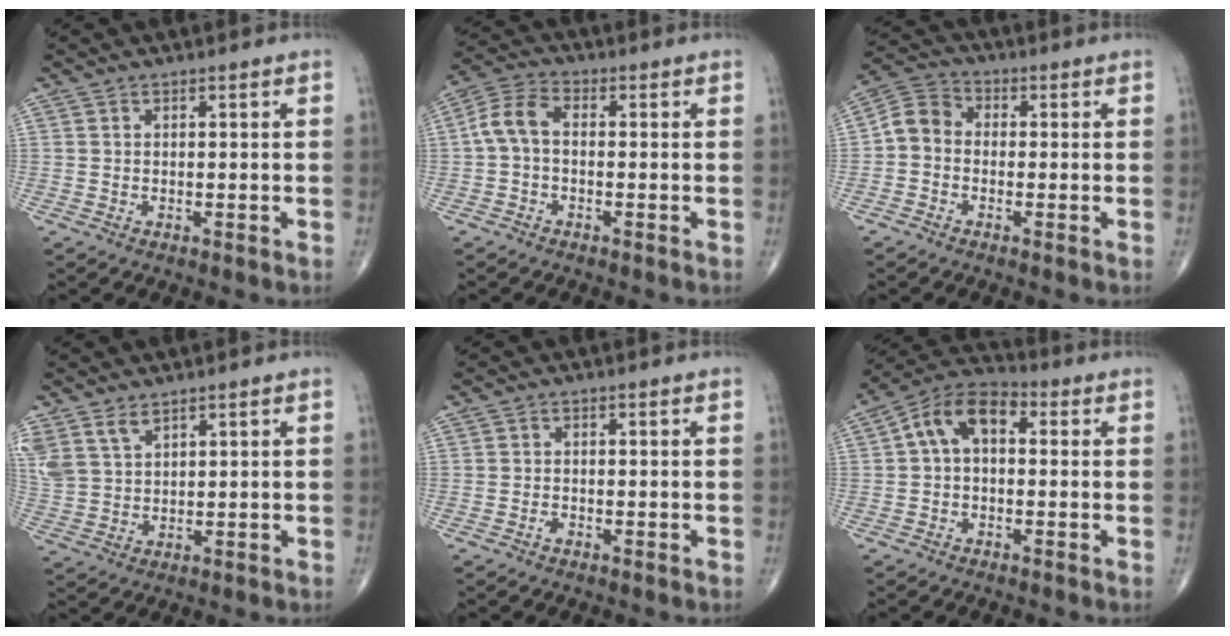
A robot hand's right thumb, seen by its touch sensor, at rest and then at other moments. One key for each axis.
{"total": 6.1, "fx": -0.4, "fy": 3.6, "fz": 4.8, "tx": -0.100, "ty": 0.022, "tz": -0.019}
{"total": 5.9, "fx": -0.9, "fy": 4.8, "fz": 3.3, "tx": -0.046, "ty": 0.020, "tz": -0.037}
{"total": 6.9, "fx": 4.5, "fy": 3.7, "fz": 3.7, "tx": -0.078, "ty": -0.011, "tz": 0.104}
{"total": 1.0, "fx": -0.6, "fy": 0.5, "fz": 0.6, "tx": -0.009, "ty": 0.001, "tz": -0.014}
{"total": 9.6, "fx": 1.3, "fy": 6.0, "fz": 7.4, "tx": -0.121, "ty": 0.032, "tz": 0.007}